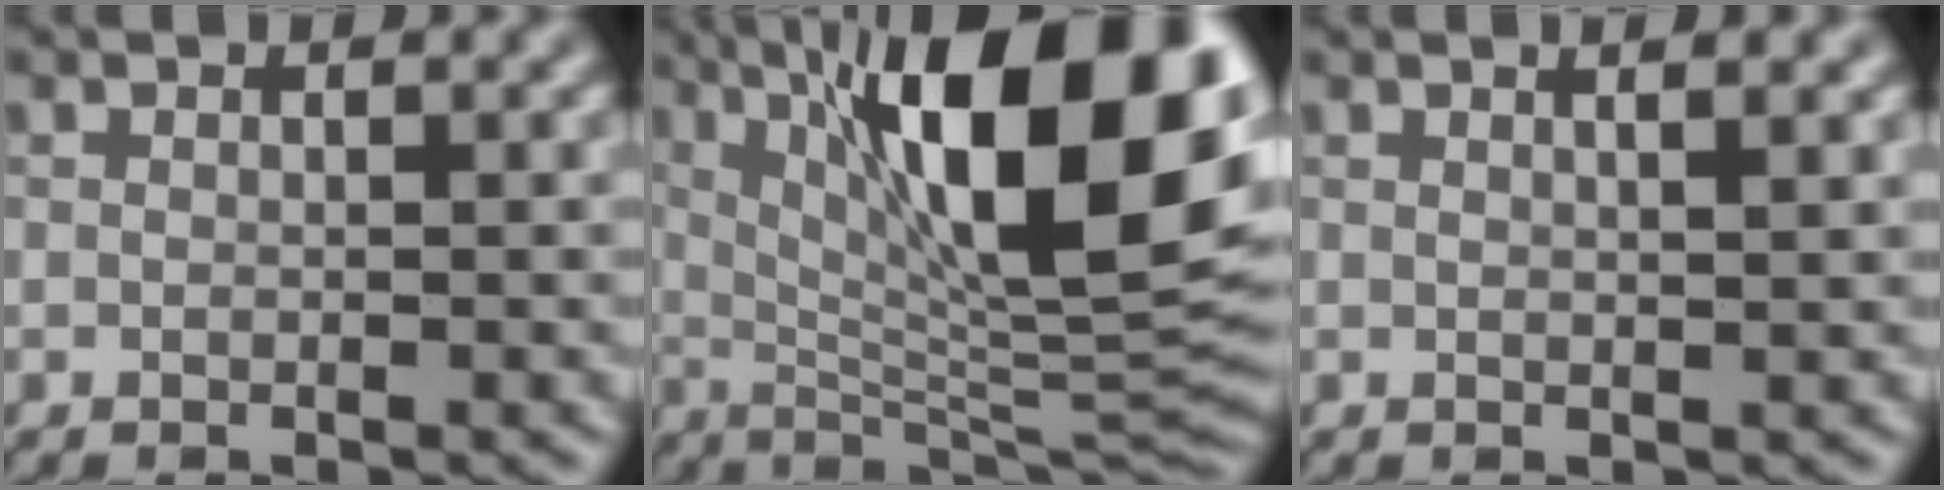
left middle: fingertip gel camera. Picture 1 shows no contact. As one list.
[{"total": 17.4, "force": [6.1, 5.2, 15.4], "torque": [-0.224, 0.009, 0.107]}, {"total": 3.0, "force": [1.6, 1.2, 2.2], "torque": [-0.007, 0.010, -0.009]}]